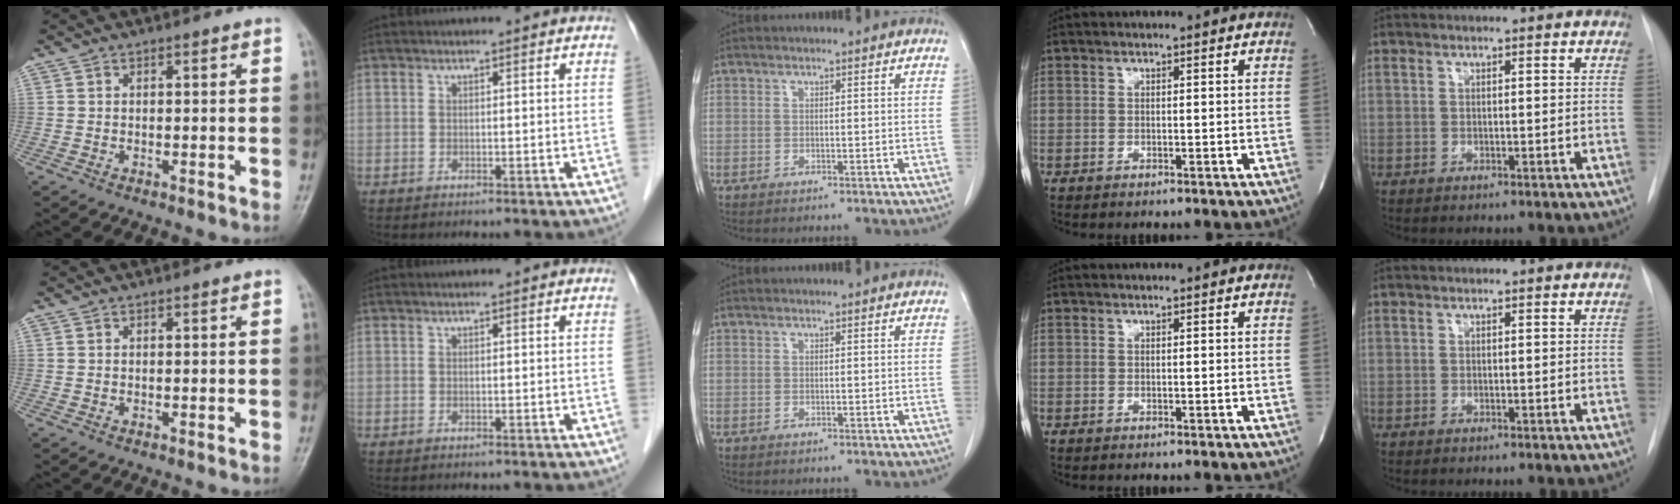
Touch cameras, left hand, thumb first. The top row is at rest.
{}